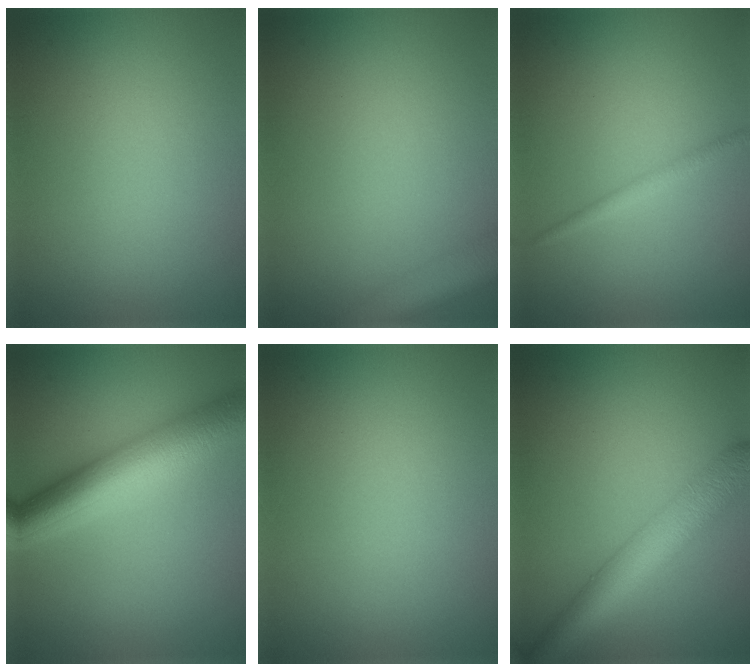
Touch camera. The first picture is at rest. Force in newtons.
{"total": 4.0, "press": 4.0, "slide": 0.3}
{"total": 1.3, "press": 1.3, "slide": 0.0}
{"total": 8.8, "press": 8.8, "slide": 0.0}
{"total": 0.0}
{"total": 6.3, "press": 6.3, "slide": 0.2}